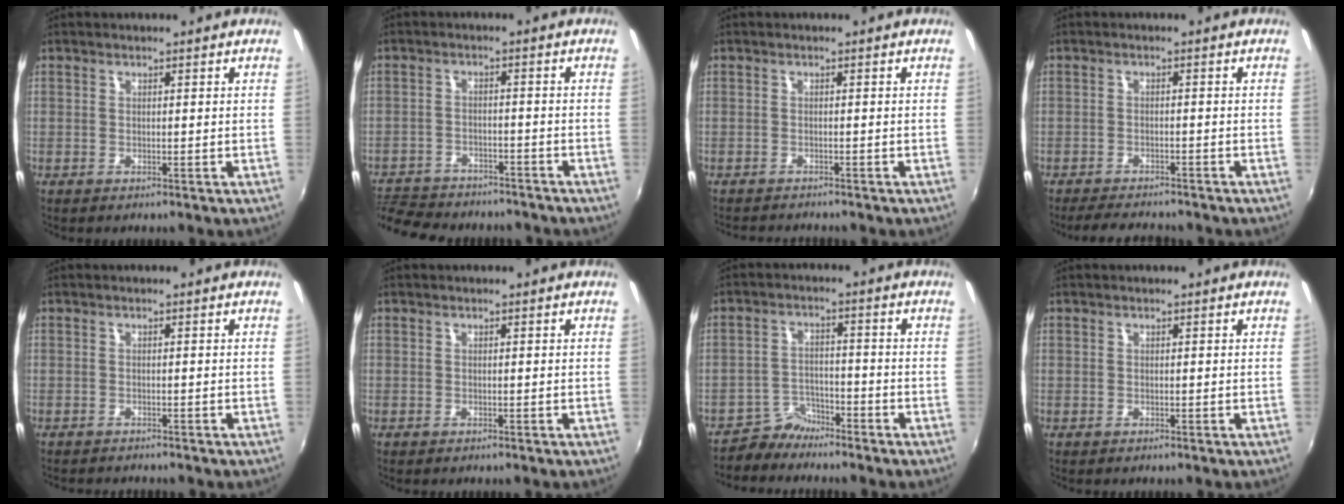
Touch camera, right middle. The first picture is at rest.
{"total": 13.9, "force": [-12.0, 5.0, 5.1], "torque": [-0.129, -0.006, -0.181]}
{"total": 3.2, "force": [-3.1, 0.2, 0.8], "torque": [-0.026, -0.014, -0.051]}
{"total": 6.9, "force": [-6.3, 1.5, 2.4], "torque": [-0.066, -0.006, -0.093]}
{"total": 2.6, "force": [-2.4, 0.3, 0.7], "torque": [-0.022, -0.013, -0.039]}
{"total": 0.0}
{"total": 4.6, "force": [-4.3, 1.5, -0.3], "torque": [0.004, 0.011, -0.079]}
{"total": 0.0}